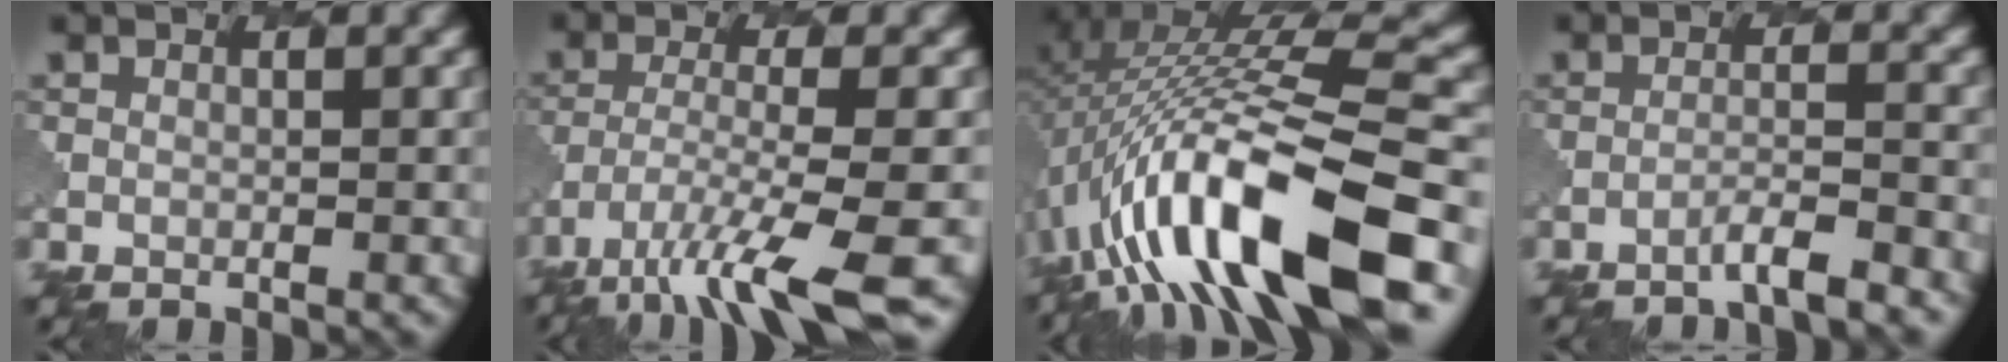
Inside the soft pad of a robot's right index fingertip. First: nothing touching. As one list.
[{"total": 9.4, "force": [-6.0, 1.8, 7.1], "torque": [-0.120, -0.011, -0.103]}, {"total": 15.3, "force": [-5.6, 4.8, 13.4], "torque": [-0.237, 0.022, -0.088]}, {"total": 2.6, "force": [-2.1, 0.0, 1.5], "torque": [-0.022, 0.007, -0.044]}]